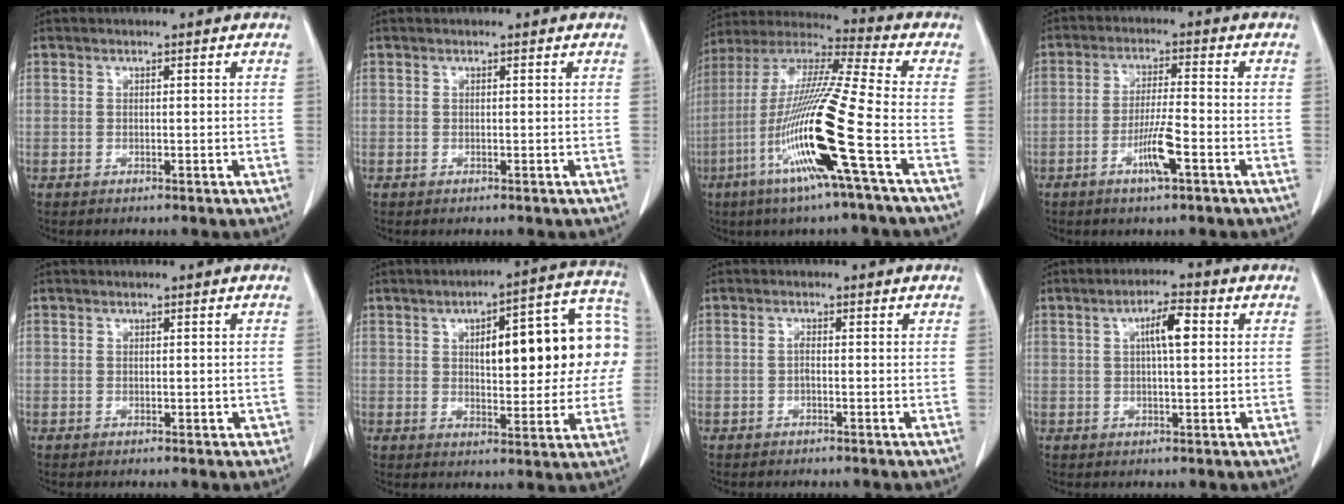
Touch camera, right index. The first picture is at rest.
{"total": 0.0}
{"total": 19.0, "force": [-6.7, -1.1, 17.8], "torque": [-0.368, -0.025, -0.140]}
{"total": 5.9, "force": [-2.7, 0.2, 5.3], "torque": [-0.101, -0.007, -0.051]}
{"total": 1.3, "force": [-0.3, 0.8, 1.0], "torque": [-0.010, 0.005, 0.001]}
{"total": 18.2, "force": [2.7, 5.7, 17.1], "torque": [-0.225, 0.042, 0.038]}
{"total": 0.9, "force": [-0.3, 0.1, 0.8], "torque": [-0.017, 0.002, -0.007]}
{"total": 5.0, "force": [1.2, 0.9, 4.7], "torque": [-0.084, 0.009, 0.019]}